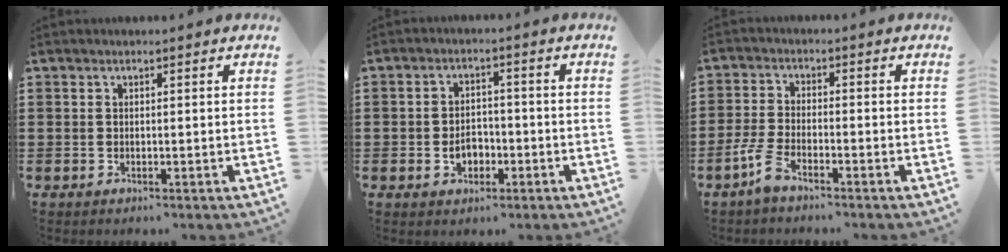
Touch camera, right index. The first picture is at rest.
{"total": 3.6, "force": [-1.3, 2.5, 2.3], "torque": [-0.039, -0.003, -0.025]}
{"total": 4.1, "force": [-2.9, 0.7, 2.8], "torque": [-0.082, -0.012, -0.061]}